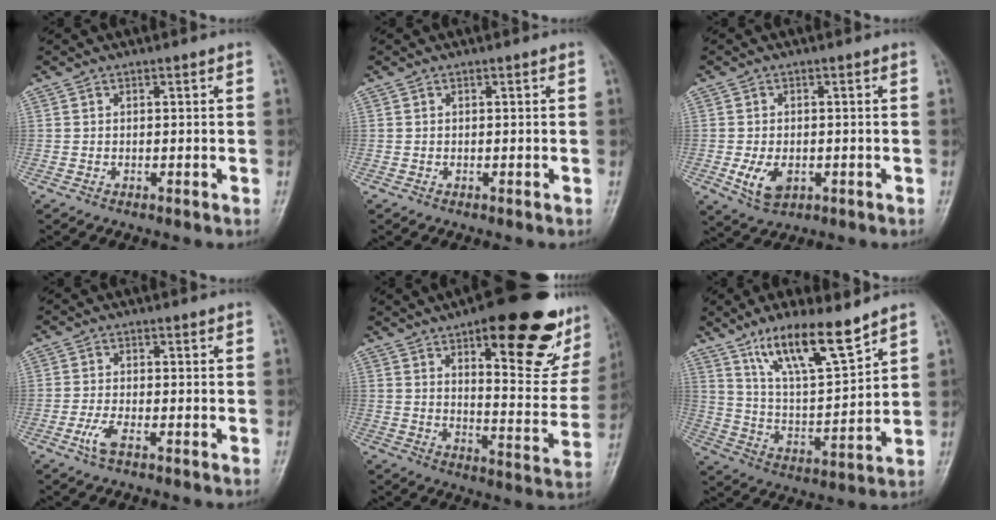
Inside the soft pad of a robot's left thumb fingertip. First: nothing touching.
{"total": 0.0}
{"total": 5.7, "force": [-1.5, 3.7, 4.1], "torque": [-0.073, -0.007, -0.020]}
{"total": 3.1, "force": [-1.6, 0.9, 2.4], "torque": [-0.060, 0.003, -0.035]}
{"total": 25.4, "force": [14.2, 8.5, 19.2], "torque": [-0.207, -0.051, 0.196]}
{"total": 14.6, "force": [10.2, 3.4, 9.9], "torque": [-0.159, -0.058, 0.194]}